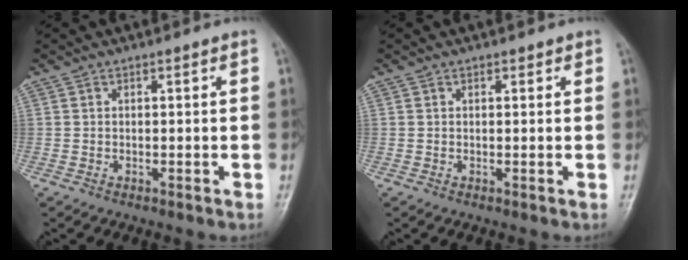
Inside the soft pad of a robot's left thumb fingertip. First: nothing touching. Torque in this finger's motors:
{"motor_torque": [-0.39, 0.13, -0.24, 0.02, 0.04]}